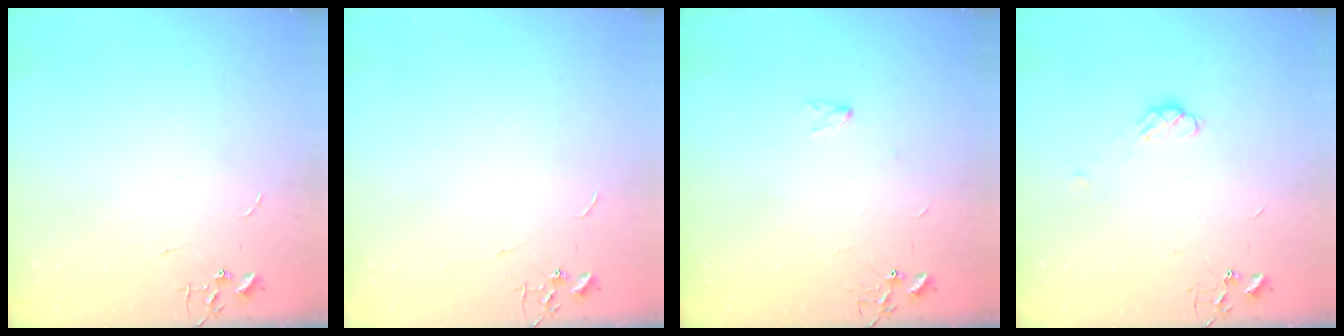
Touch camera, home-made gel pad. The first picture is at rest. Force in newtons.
{"total": 0.0}
{"total": 5.5, "press": 4.4, "slide": 3.2}
{"total": 6.2, "press": 6.2, "slide": 0.8}